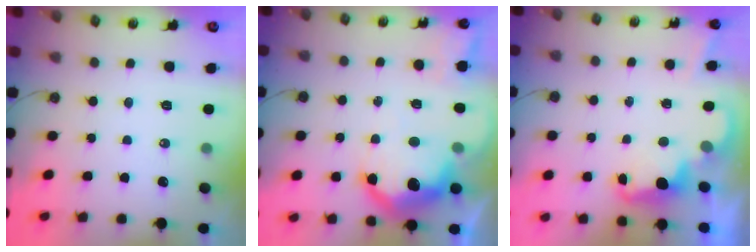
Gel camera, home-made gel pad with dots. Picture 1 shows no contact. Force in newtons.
{"total": 22.7, "press": 22.7, "slide": 1.8}
{"total": 2.3, "press": 2.2, "slide": 0.5}